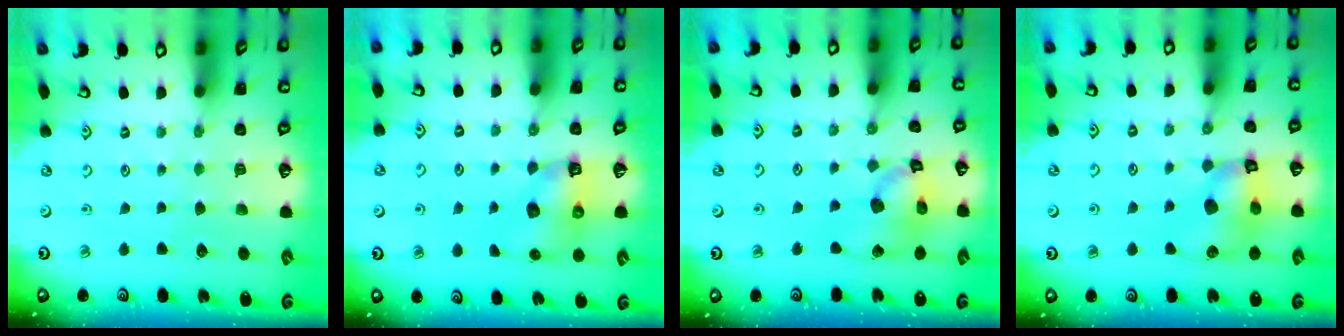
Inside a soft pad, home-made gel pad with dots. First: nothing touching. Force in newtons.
{"total": 6.6, "press": 6.5, "slide": 1.0}
{"total": 13.8, "press": 13.6, "slide": 1.9}
{"total": 10.0, "press": 9.9, "slide": 1.4}